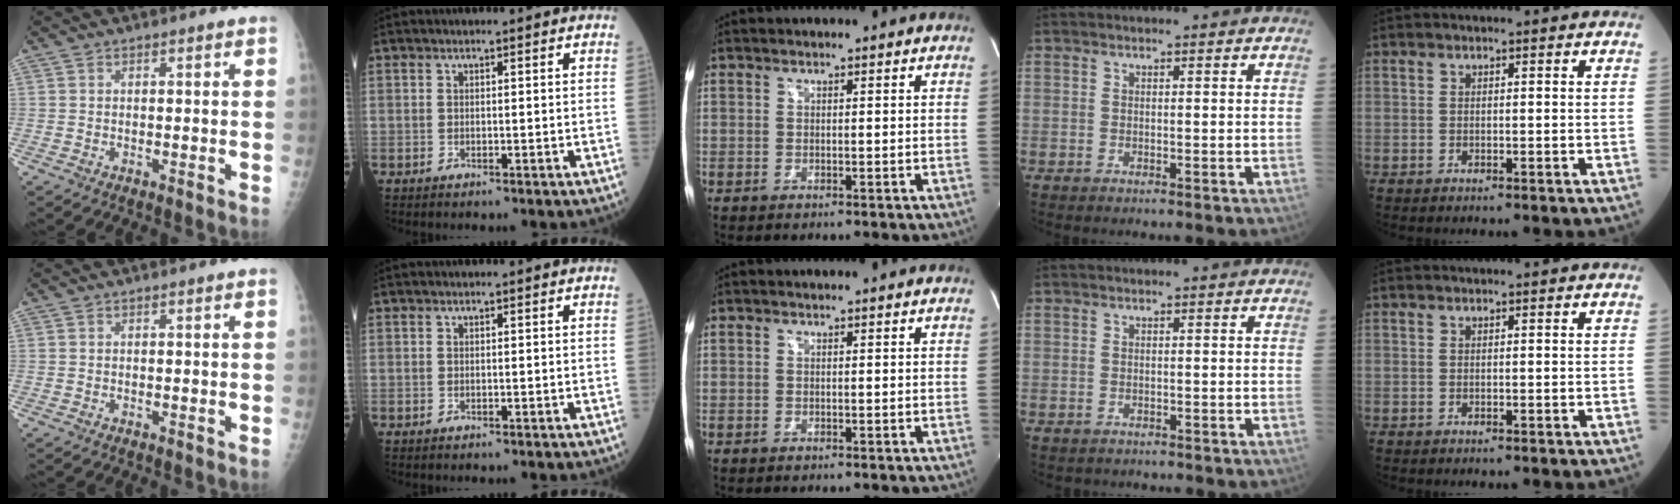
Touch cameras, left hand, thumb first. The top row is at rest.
{"ring": {"total": 1.2, "force": [-1.0, 0.7, 0.1], "torque": [-0.009, 0.001, -0.012]}}